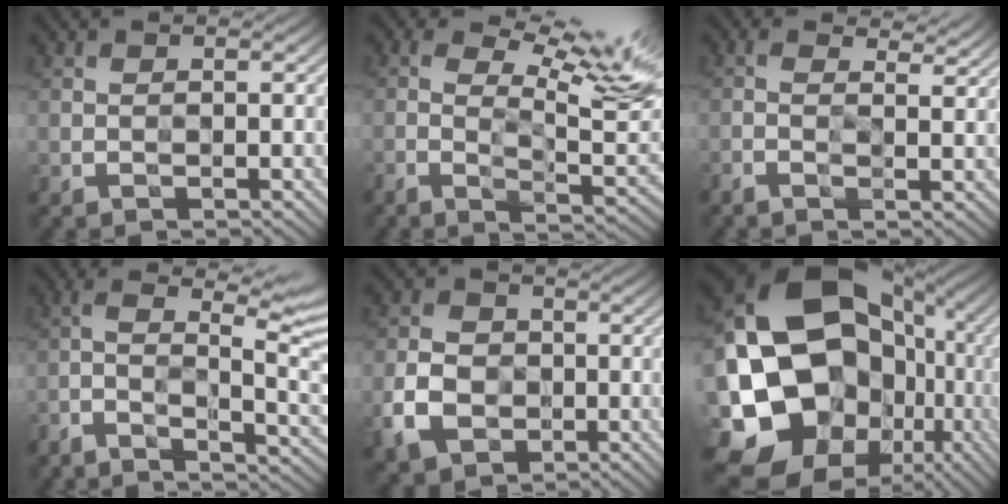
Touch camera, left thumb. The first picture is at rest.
{"total": 11.8, "force": [4.1, 4.0, 10.3], "torque": [-0.196, 0.000, 0.061]}
{"total": 2.9, "force": [1.0, 1.0, 2.5], "torque": [-0.058, -0.004, 0.011]}
{"total": 9.4, "force": [-1.0, 3.2, 8.8], "torque": [-0.143, -0.012, -0.007]}
{"total": 6.4, "force": [-2.0, 5.1, 3.4], "torque": [-0.082, -0.013, -0.046]}
{"total": 24.1, "force": [-1.6, 20.7, 12.3], "torque": [-0.316, -0.009, -0.020]}